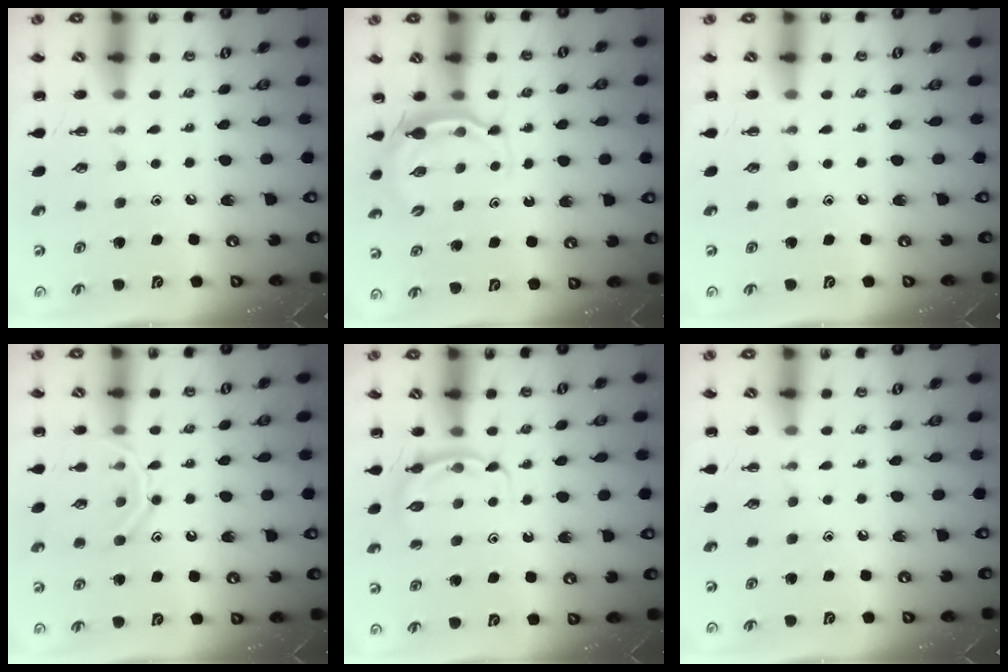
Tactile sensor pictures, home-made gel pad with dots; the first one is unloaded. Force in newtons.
{"total": 4.8, "press": 4.8, "slide": 0.5}
{"total": 0.0}
{"total": 12.2, "press": 12.1, "slide": 1.0}
{"total": 4.0, "press": 3.8, "slide": 1.4}
{"total": 0.0}